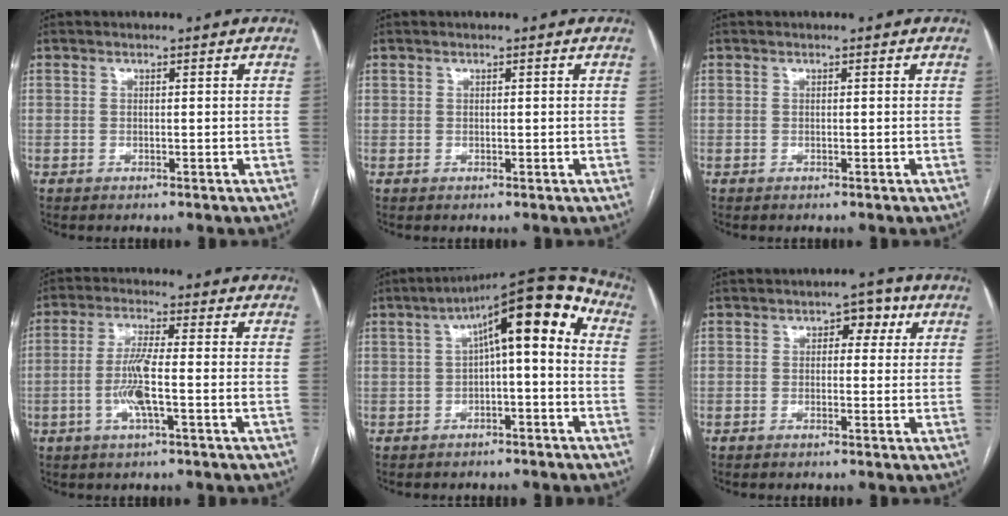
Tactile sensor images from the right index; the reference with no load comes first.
{"total": 0.6, "force": [0.3, 0.5, 0.2], "torque": [0.004, 0.001, 0.005]}
{"total": 0.0}
{"total": 6.7, "force": [-1.7, 0.2, 6.5], "torque": [-0.132, 0.000, -0.035]}
{"total": 12.3, "force": [1.8, 2.9, 11.9], "torque": [-0.174, 0.053, 0.021]}
{"total": 3.8, "force": [1.1, 2.0, 3.0], "torque": [-0.039, 0.024, 0.010]}